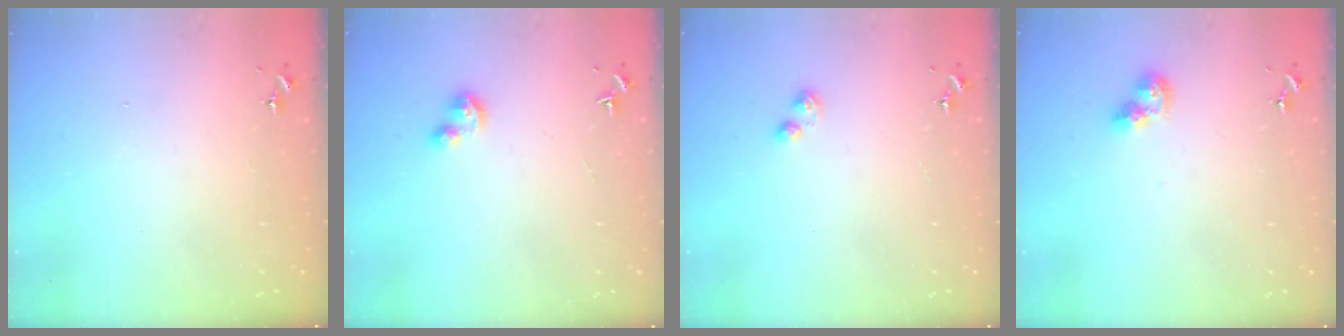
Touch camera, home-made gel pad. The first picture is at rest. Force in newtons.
{"total": 3.7, "press": 3.6, "slide": 0.7}
{"total": 2.9, "press": 2.9, "slide": 0.4}
{"total": 9.0, "press": 9.0, "slide": 0.9}